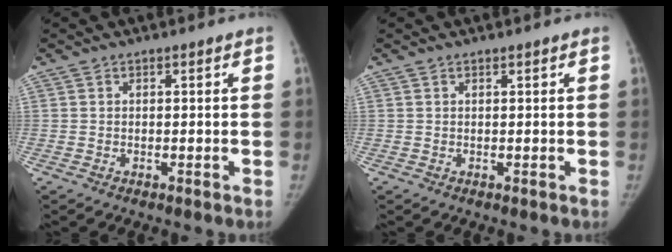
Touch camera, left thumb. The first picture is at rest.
{"total": 0.0}